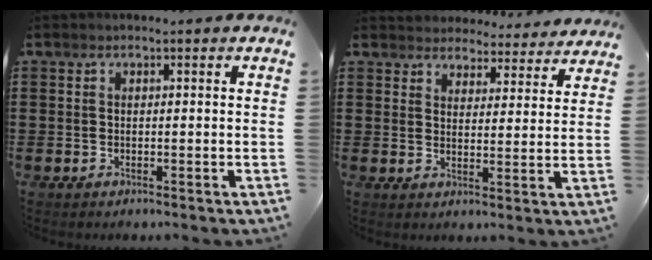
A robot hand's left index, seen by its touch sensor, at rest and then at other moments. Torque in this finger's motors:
{"motor_torque": [2.14, 0.00, 0.61, 0.04]}